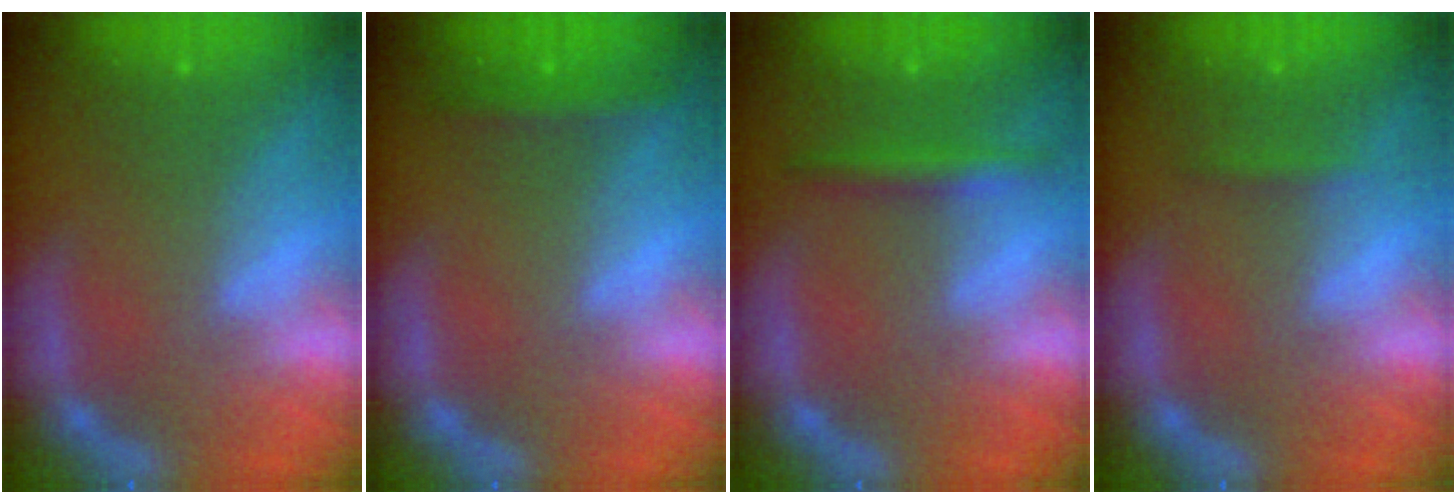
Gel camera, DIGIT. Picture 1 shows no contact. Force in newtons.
{"total": 1.9}
{"total": 2.4}
{"total": 0.9}